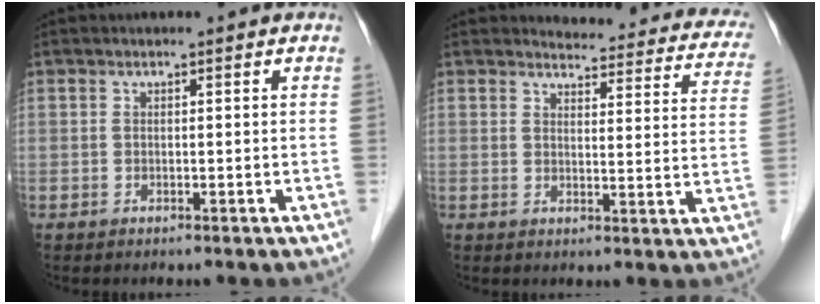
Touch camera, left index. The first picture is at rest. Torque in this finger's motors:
{"motor_torque": [0.26, -0.49, 0.00, 0.00]}